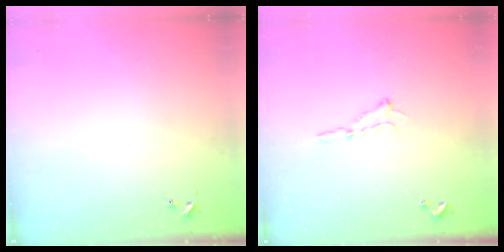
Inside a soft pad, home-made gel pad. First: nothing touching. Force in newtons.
{"total": 7.9, "press": 7.9, "slide": 0.9}